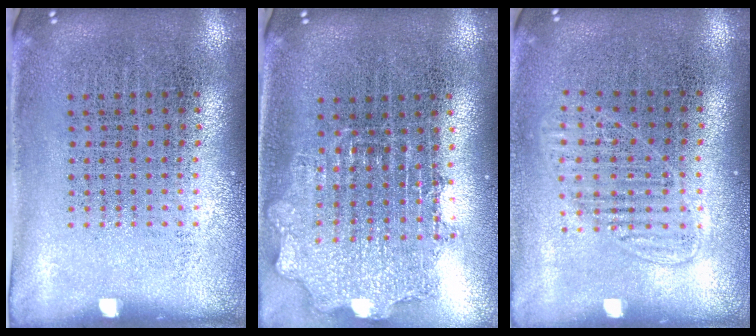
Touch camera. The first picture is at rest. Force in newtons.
{"total": 1.7, "press": 1.4, "slide": 1.0}
{"total": 1.2, "press": 1.1, "slide": 0.5}